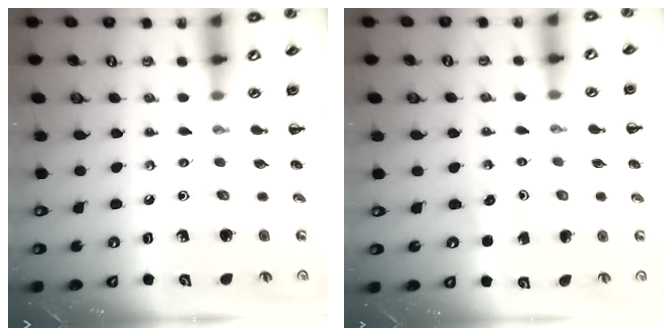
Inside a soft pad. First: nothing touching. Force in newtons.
{"total": 2.6, "press": 2.5, "slide": 0.7}